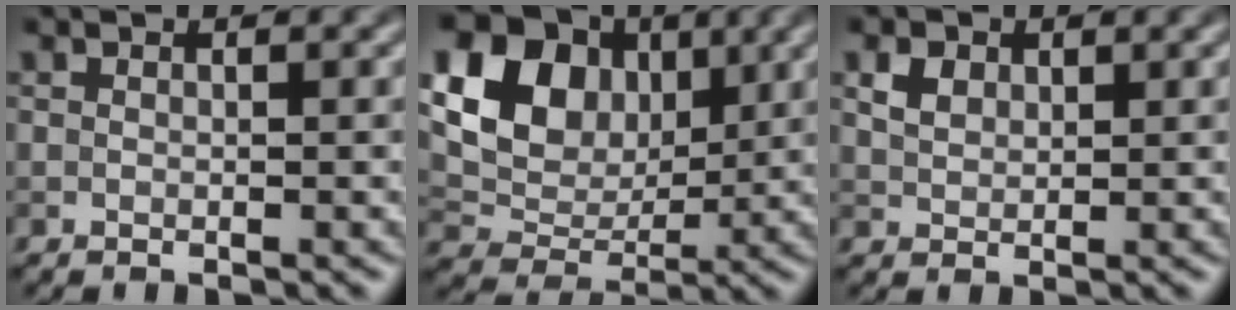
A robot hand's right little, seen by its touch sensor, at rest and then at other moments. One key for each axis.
{"total": 14.5, "fx": 4.6, "fy": 11.1, "fz": 8.1, "tx": -0.181, "ty": 0.046, "tz": 0.078}
{"total": 2.0, "fx": 1.0, "fy": 1.4, "fz": 1.0, "tx": -0.022, "ty": 0.003, "tz": 0.020}